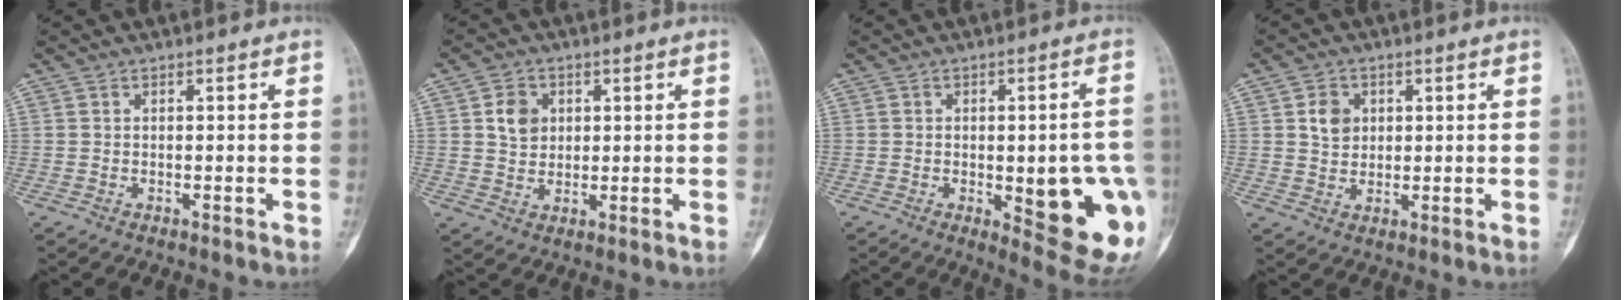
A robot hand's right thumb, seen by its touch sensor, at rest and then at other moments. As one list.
[{"total": 5.3, "force": [1.5, 4.3, 2.7], "torque": [-0.023, -0.006, 0.025]}, {"total": 17.0, "force": [-3.4, 5.7, 15.7], "torque": [-0.148, 0.000, -0.018]}, {"total": 4.7, "force": [1.4, 3.8, 2.3], "torque": [-0.016, -0.005, 0.024]}]